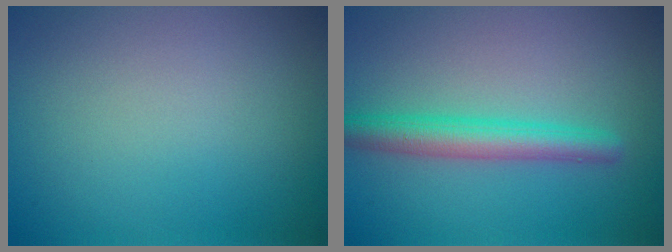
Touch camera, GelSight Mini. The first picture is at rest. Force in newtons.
{"total": 3.7, "press": 3.7, "slide": 0.1}